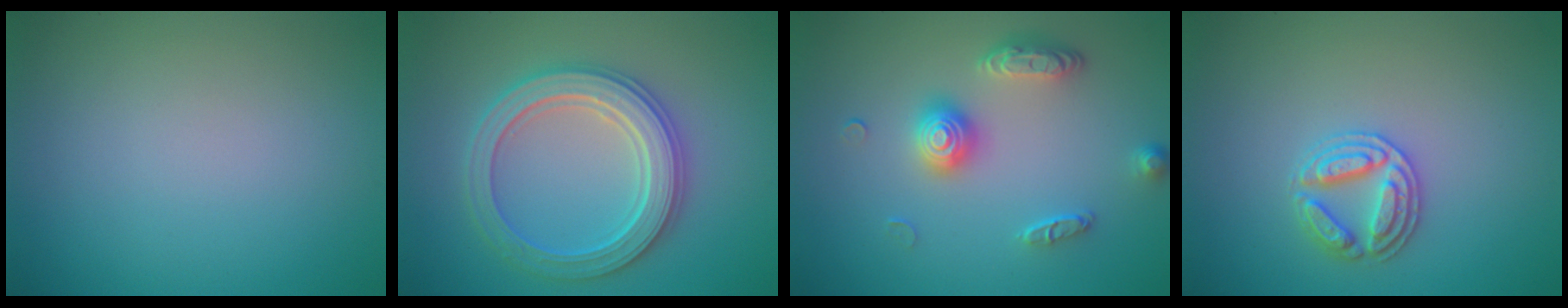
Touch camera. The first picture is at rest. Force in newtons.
{"total": 5.4, "press": 5.3, "slide": 1.0}
{"total": 3.3, "press": 2.9, "slide": 1.6}
{"total": 2.8, "press": 2.8, "slide": 0.2}